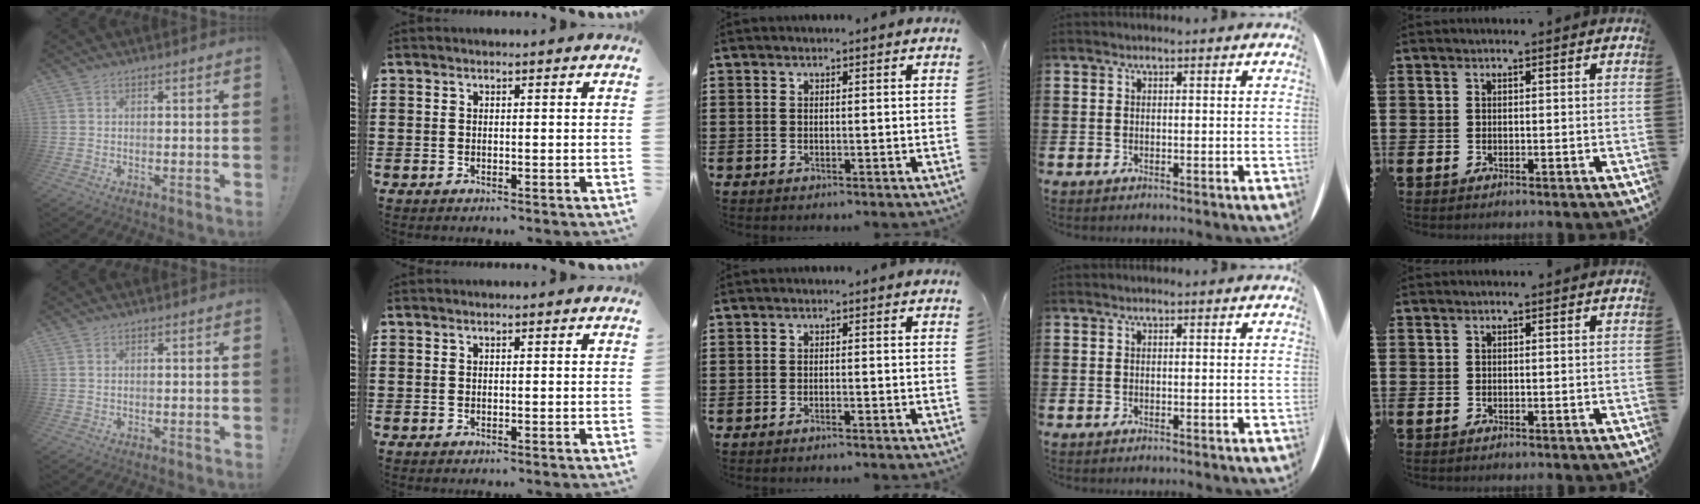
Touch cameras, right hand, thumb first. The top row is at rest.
{"thumb": {"total": 0.6, "force": [0.4, 0.4, 0.3], "torque": [-0.007, 0.002, 0.008]}, "middle": {"total": 0.7, "force": [-0.6, 0.0, 0.4], "torque": [-0.008, -0.001, -0.012]}}